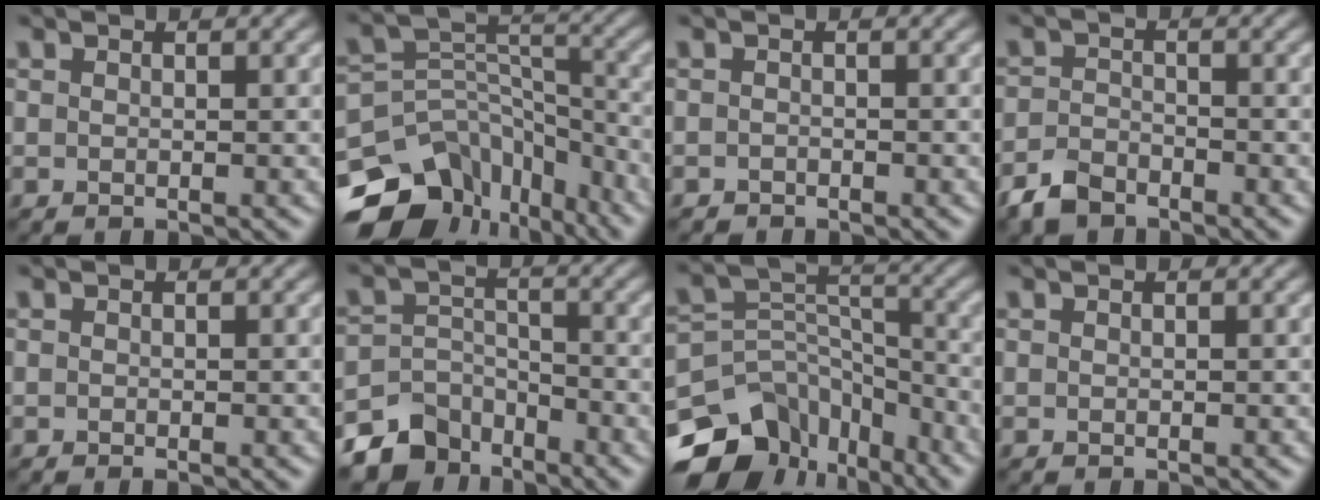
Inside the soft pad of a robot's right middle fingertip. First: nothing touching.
{"total": 14.2, "force": [-9.9, 9.2, 4.3], "torque": [-0.094, 0.001, -0.128]}
{"total": 0.6, "force": [-0.6, 0.2, -0.2], "torque": [0.007, -0.003, -0.009]}
{"total": 2.9, "force": [-2.4, 1.4, 0.8], "torque": [-0.017, -0.001, -0.057]}
{"total": 0.0}
{"total": 6.6, "force": [-5.2, 3.9, 1.5], "torque": [-0.009, -0.009, -0.090]}
{"total": 12.5, "force": [-8.7, 8.0, 3.9], "torque": [-0.081, 0.005, -0.125]}
{"total": 0.0}